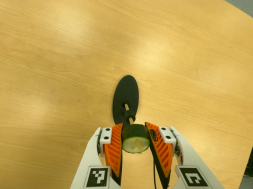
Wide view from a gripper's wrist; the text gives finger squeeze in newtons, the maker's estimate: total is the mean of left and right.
{"total": 11.2, "left": 11.7, "right": 10.6}